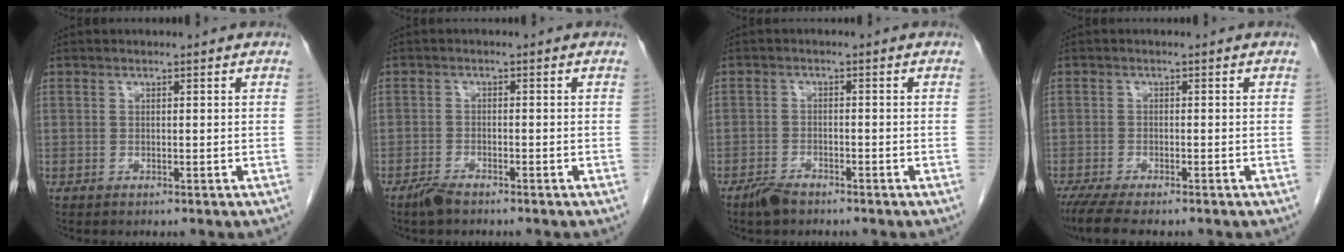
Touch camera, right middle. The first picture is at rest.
{"total": 2.5, "force": [-2.0, 0.5, 1.4], "torque": [-0.033, -0.003, -0.038]}
{"total": 3.0, "force": [-2.4, 1.0, 1.5], "torque": [-0.034, -0.002, -0.042]}
{"total": 7.2, "force": [-5.8, 1.3, 4.1], "torque": [-0.066, -0.016, -0.093]}